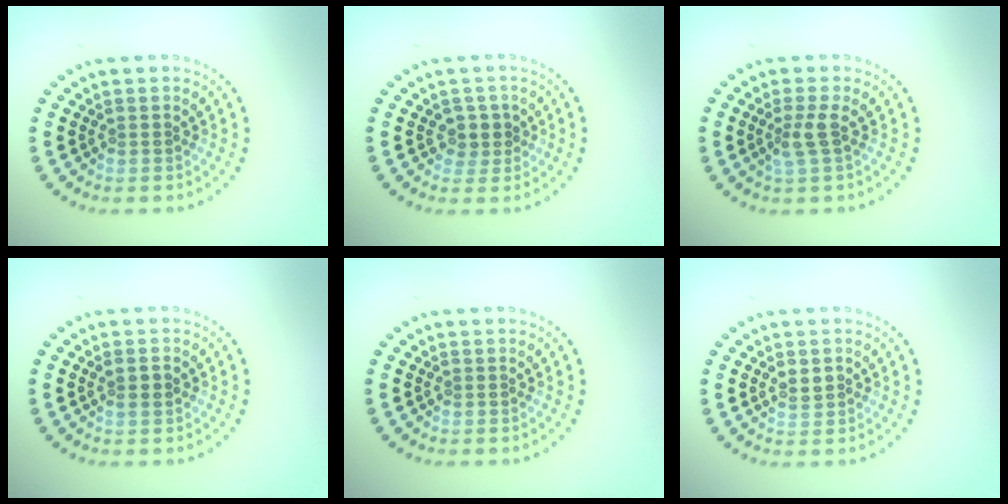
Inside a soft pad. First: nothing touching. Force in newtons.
{"total": 1.7, "press": 1.5, "slide": 0.9}
{"total": 1.8, "press": 1.3, "slide": 1.2}
{"total": 1.2, "press": 1.2, "slide": 0.3}
{"total": 0.0}
{"total": 1.3, "press": 1.3, "slide": 0.0}